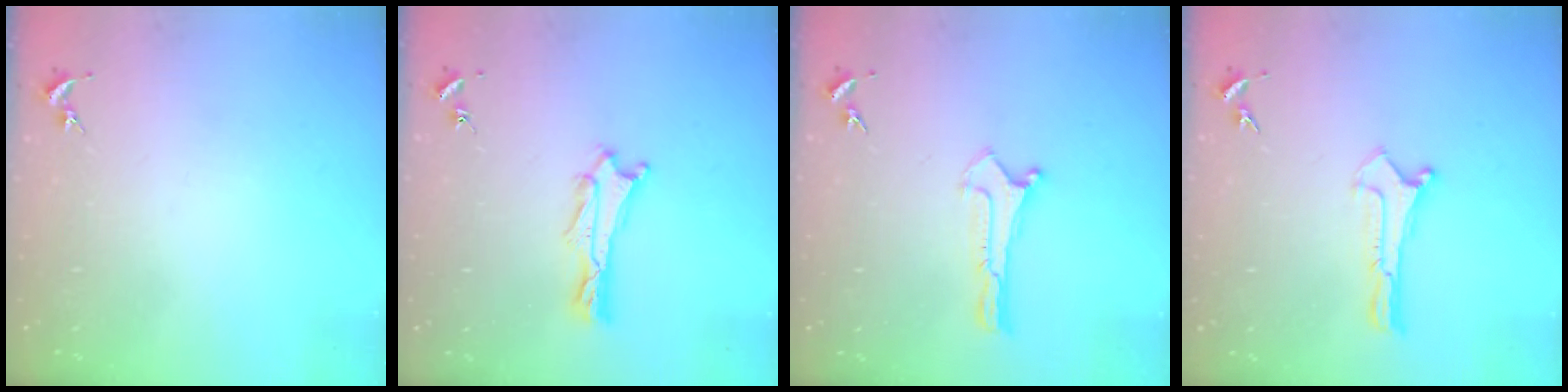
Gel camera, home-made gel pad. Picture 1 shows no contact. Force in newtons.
{"total": 0.9, "press": 0.9, "slide": 0.2}
{"total": 0.0}
{"total": 0.0}